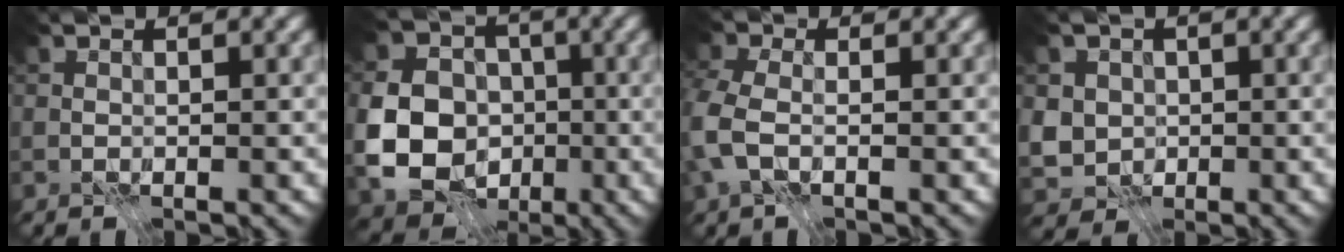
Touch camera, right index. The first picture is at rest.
{"total": 11.0, "force": [-2.1, 9.5, 5.1], "torque": [-0.109, -0.020, -0.057]}
{"total": 5.0, "force": [-1.4, 3.4, 3.4], "torque": [-0.102, -0.001, -0.036]}
{"total": 4.8, "force": [0.1, 4.4, 1.8], "torque": [-0.036, 0.012, -0.014]}